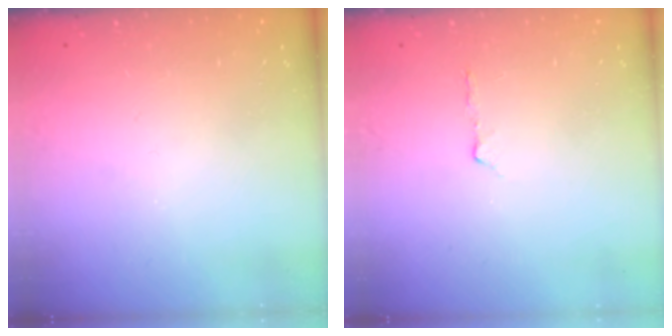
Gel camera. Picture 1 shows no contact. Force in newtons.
{"total": 2.9, "press": 2.8, "slide": 0.8}